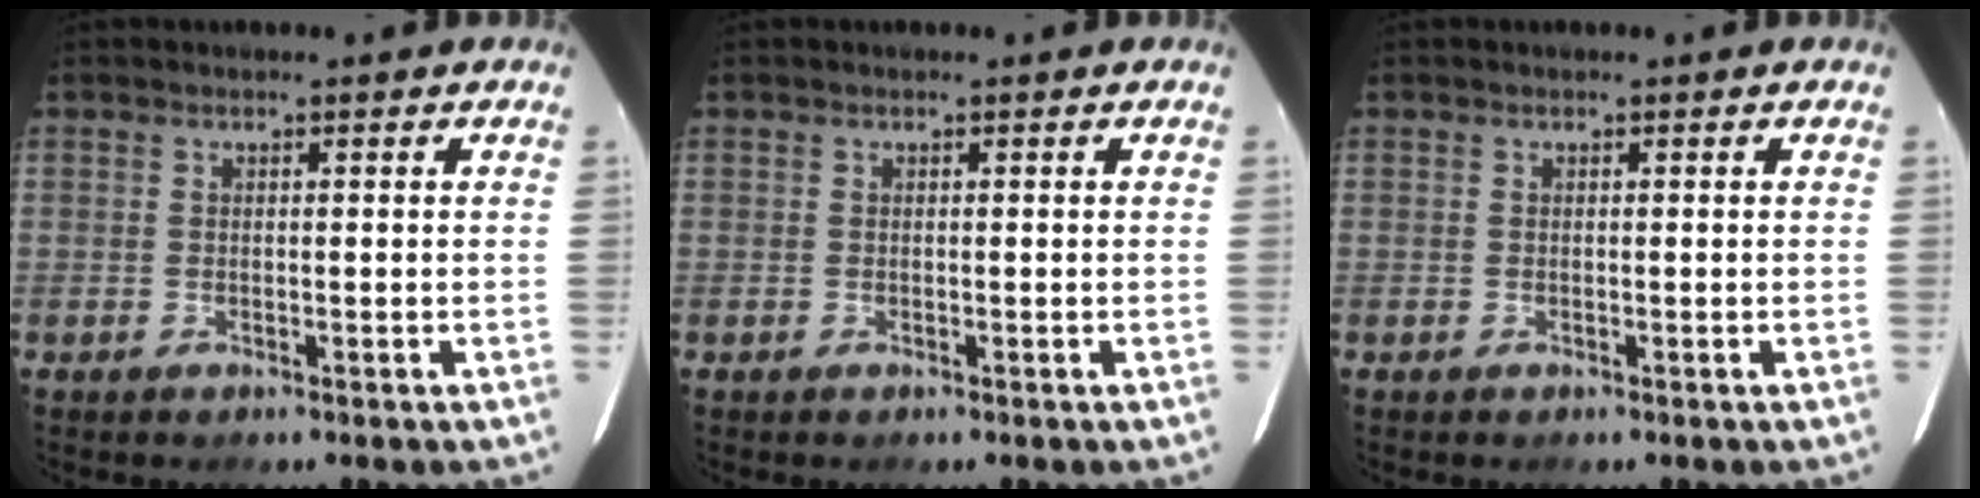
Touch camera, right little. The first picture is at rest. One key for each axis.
{"total": 0.0}
{"total": 0.0}